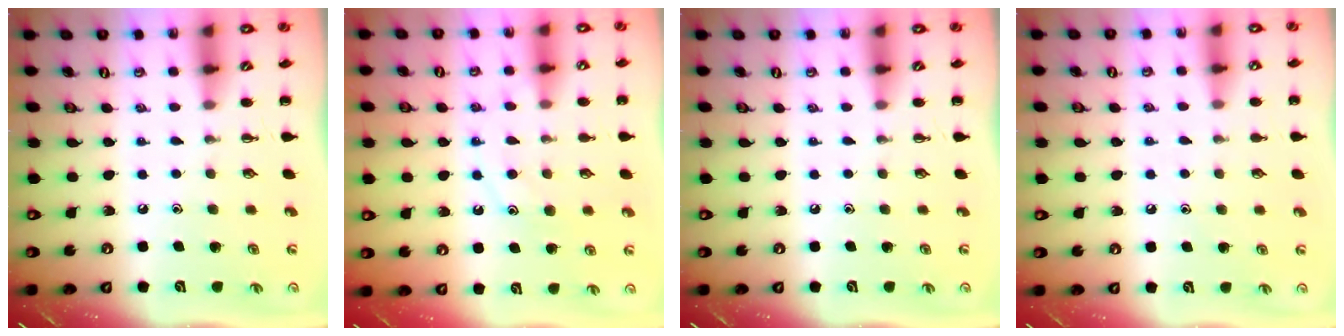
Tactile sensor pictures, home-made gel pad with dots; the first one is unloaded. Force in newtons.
{"total": 11.6, "press": 11.5, "slide": 0.9}
{"total": 0.0}
{"total": 6.2, "press": 5.9, "slide": 2.0}